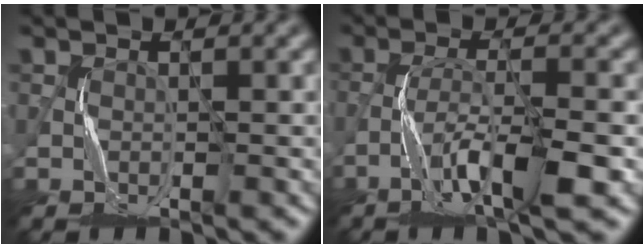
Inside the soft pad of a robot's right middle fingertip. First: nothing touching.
{"total": 6.3, "force": [-3.4, 0.9, 5.3], "torque": [-0.097, 0.005, -0.063]}